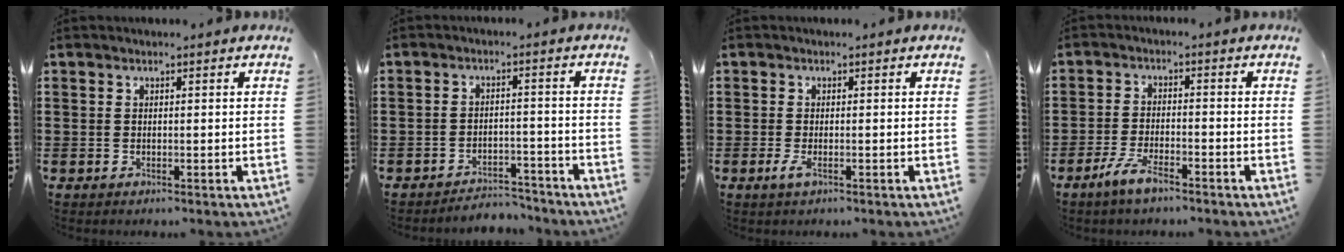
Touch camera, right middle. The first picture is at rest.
{"total": 3.8, "force": [-3.8, 0.4, 0.1], "torque": [-0.007, 0.005, -0.081]}
{"total": 1.5, "force": [-0.6, 0.3, 1.3], "torque": [-0.039, -0.007, -0.015]}
{"total": 4.7, "force": [-3.4, 1.0, 3.1], "torque": [-0.069, -0.001, -0.066]}